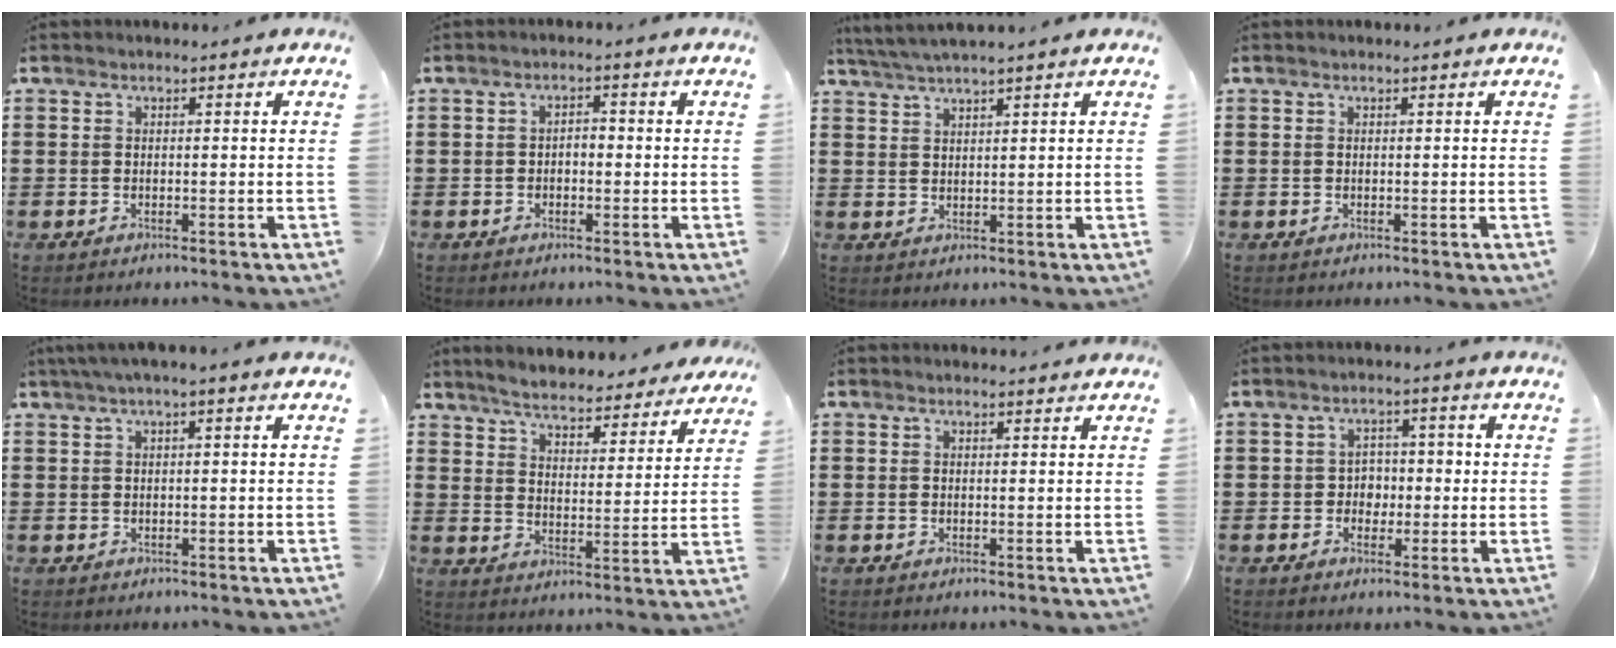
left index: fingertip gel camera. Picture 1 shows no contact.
{"total": 1.4, "force": [-0.5, 0.6, 1.2], "torque": [-0.025, 0.001, -0.010]}
{"total": 2.8, "force": [2.6, -0.6, 0.8], "torque": [-0.022, -0.004, 0.050]}
{"total": 0.0}
{"total": 1.4, "force": [0.2, 0.0, 1.4], "torque": [-0.024, -0.003, 0.004]}
{"total": 5.1, "force": [5.0, -0.2, 1.0], "torque": [-0.045, -0.035, 0.085]}
{"total": 0.7, "force": [0.7, 0.1, 0.2], "torque": [-0.005, 0.000, 0.014]}
{"total": 3.1, "force": [-0.3, 2.7, 1.5], "torque": [-0.033, 0.003, -0.013]}